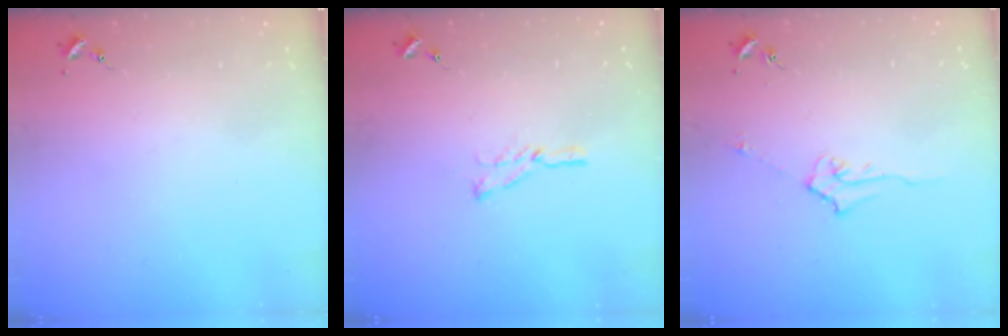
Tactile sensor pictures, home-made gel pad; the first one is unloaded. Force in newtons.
{"total": 6.4, "press": 6.3, "slide": 0.6}
{"total": 5.1, "press": 5.0, "slide": 0.6}